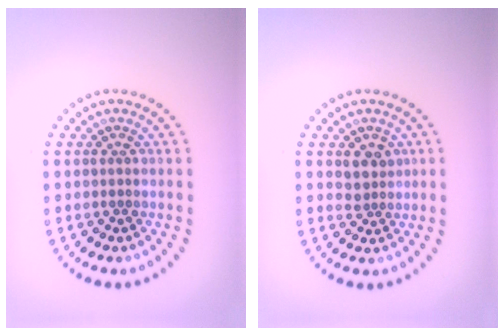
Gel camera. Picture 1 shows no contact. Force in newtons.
{"total": 2.0, "press": 1.7, "slide": 1.0}